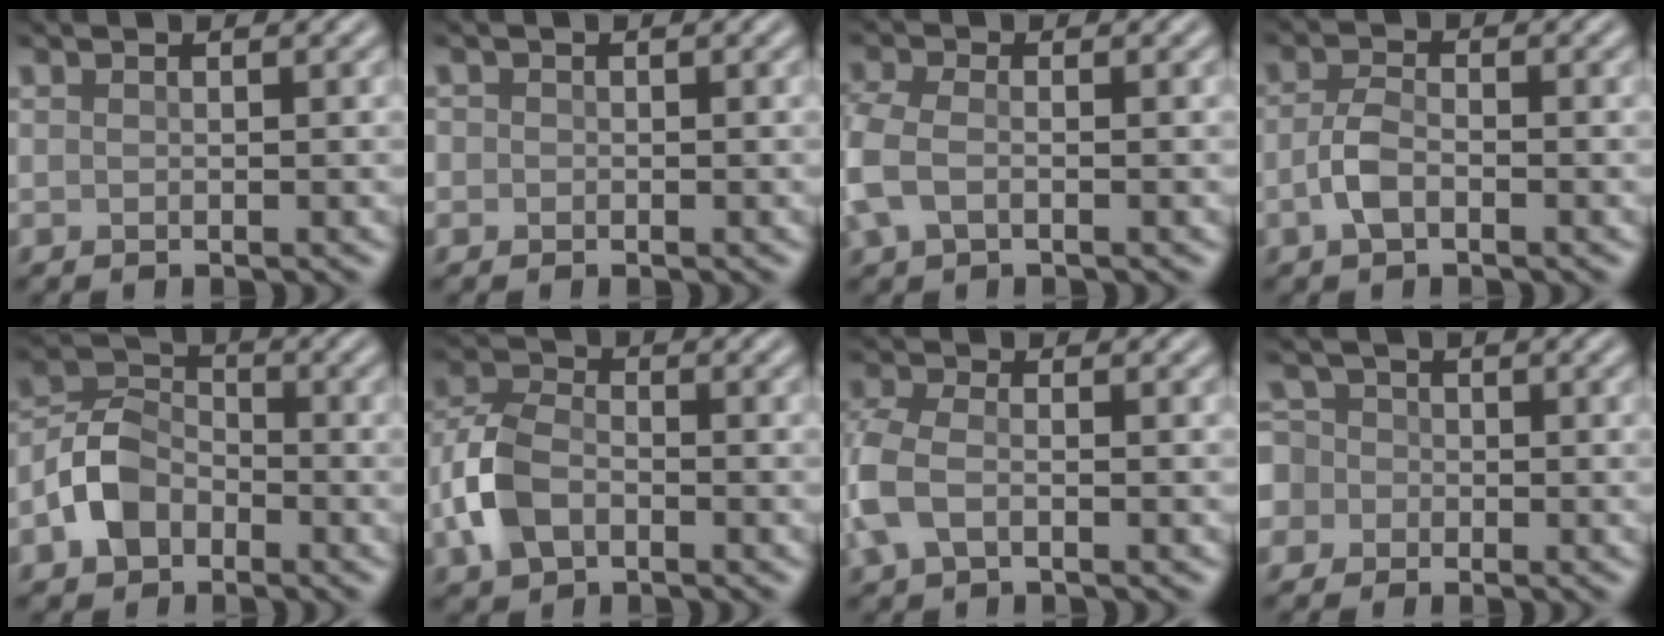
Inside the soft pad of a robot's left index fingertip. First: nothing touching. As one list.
[{"total": 0.7, "force": [-0.1, 0.7, 0.1], "torque": [0.005, -0.004, -0.005]}, {"total": 3.7, "force": [-0.9, 2.2, 2.9], "torque": [-0.080, 0.002, -0.028]}, {"total": 2.5, "force": [-0.9, 1.3, 2.0], "torque": [-0.043, 0.003, -0.024]}, {"total": 4.8, "force": [-2.2, 3.4, 2.5], "torque": [-0.051, 0.006, -0.054]}, {"total": 5.1, "force": [-1.9, 3.4, 3.3], "torque": [-0.078, 0.005, -0.047]}, {"total": 4.2, "force": [-1.1, 2.4, 3.2], "torque": [-0.088, 0.005, -0.033]}, {"total": 6.2, "force": [-1.6, 5.6, 2.1], "torque": [-0.053, 0.015, -0.065]}]